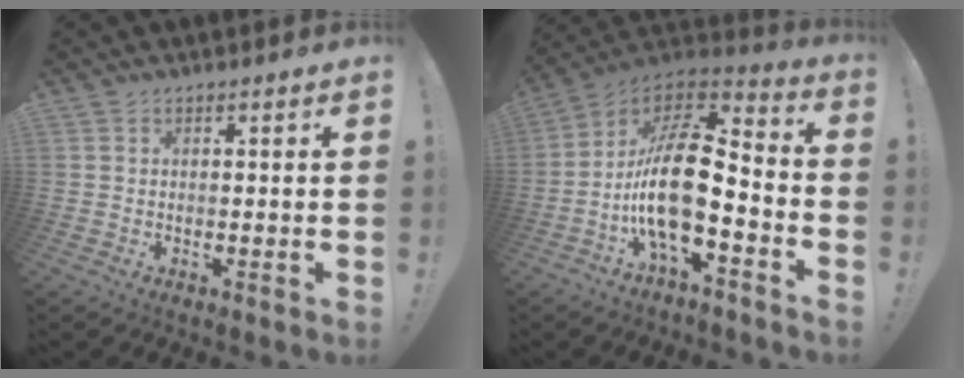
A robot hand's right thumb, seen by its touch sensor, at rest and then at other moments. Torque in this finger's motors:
{"motor_torque": [2.89, 2.11, 0.55, -0.29, 0.36]}